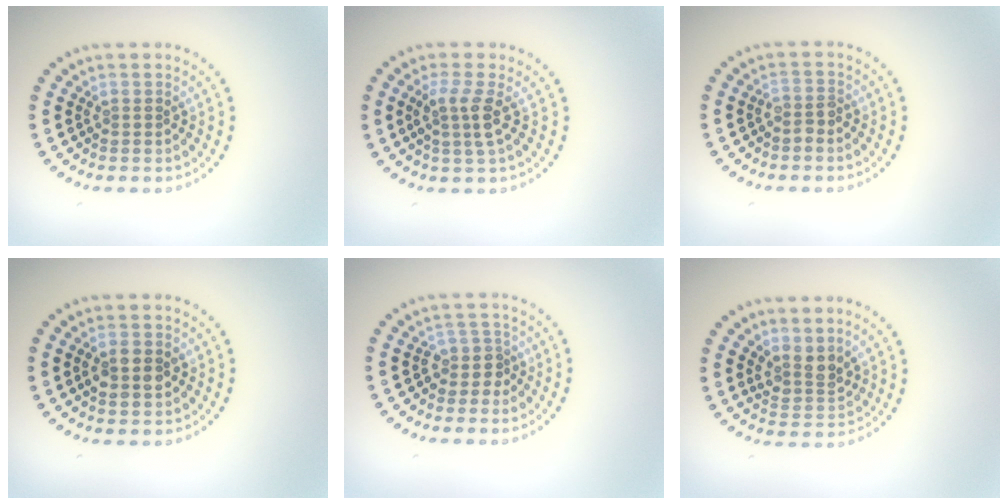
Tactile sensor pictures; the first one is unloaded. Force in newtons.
{"total": 2.5, "press": 2.1, "slide": 1.5}
{"total": 1.3, "press": 1.0, "slide": 0.9}
{"total": 2.2, "press": 2.2, "slide": 0.1}
{"total": 1.9, "press": 1.6, "slide": 1.2}
{"total": 2.3, "press": 1.8, "slide": 1.4}